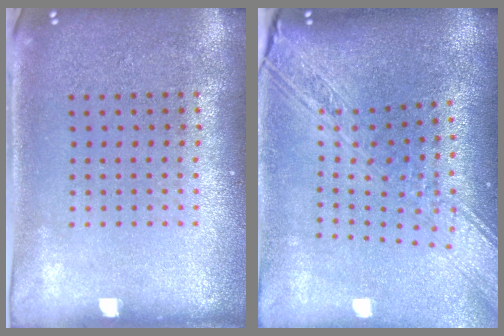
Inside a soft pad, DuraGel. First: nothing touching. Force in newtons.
{"total": 3.0, "press": 2.3, "slide": 2.0}